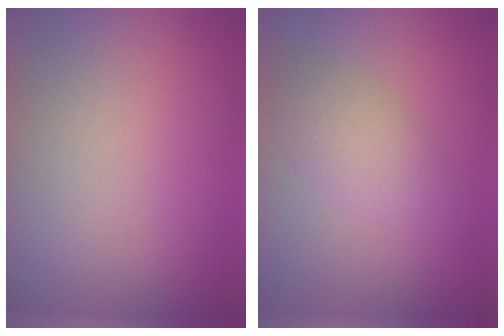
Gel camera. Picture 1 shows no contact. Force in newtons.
{"total": 3.0, "press": 3.0, "slide": 0.0}